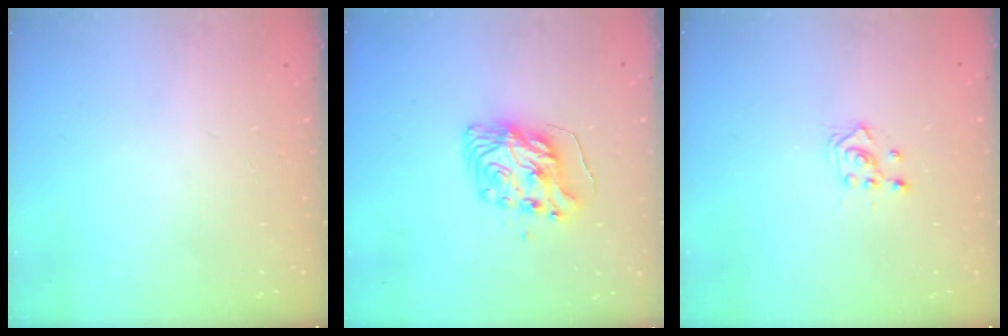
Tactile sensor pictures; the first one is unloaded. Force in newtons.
{"total": 10.1, "press": 10.0, "slide": 1.1}
{"total": 2.6, "press": 2.4, "slide": 1.0}